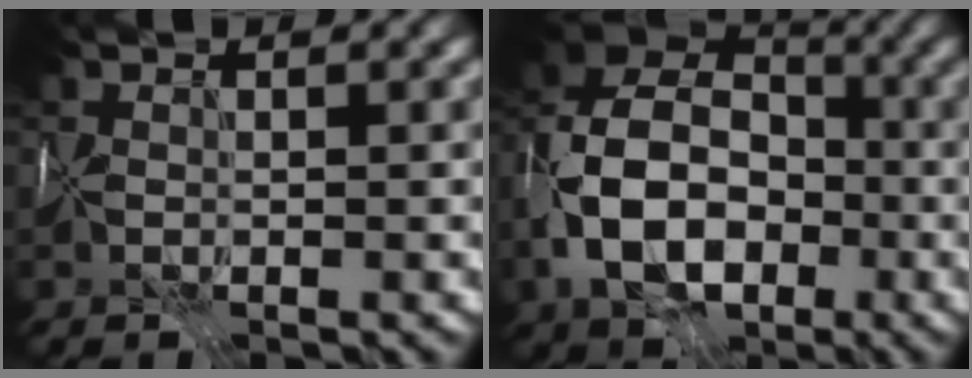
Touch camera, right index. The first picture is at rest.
{"total": 13.2, "force": [-3.0, 9.4, 8.8], "torque": [-0.189, -0.004, -0.069]}